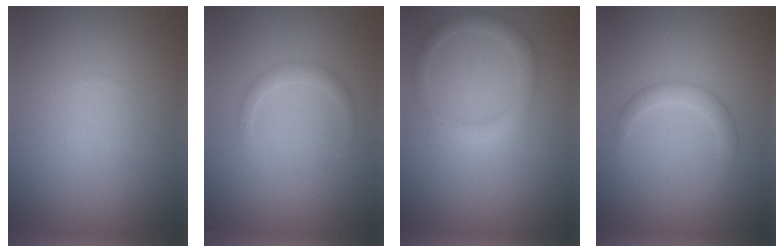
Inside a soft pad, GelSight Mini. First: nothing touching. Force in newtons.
{"total": 1.1, "press": 1.1, "slide": 0.1}
{"total": 2.1, "press": 2.1, "slide": 0.1}
{"total": 1.7, "press": 1.7, "slide": 0.2}